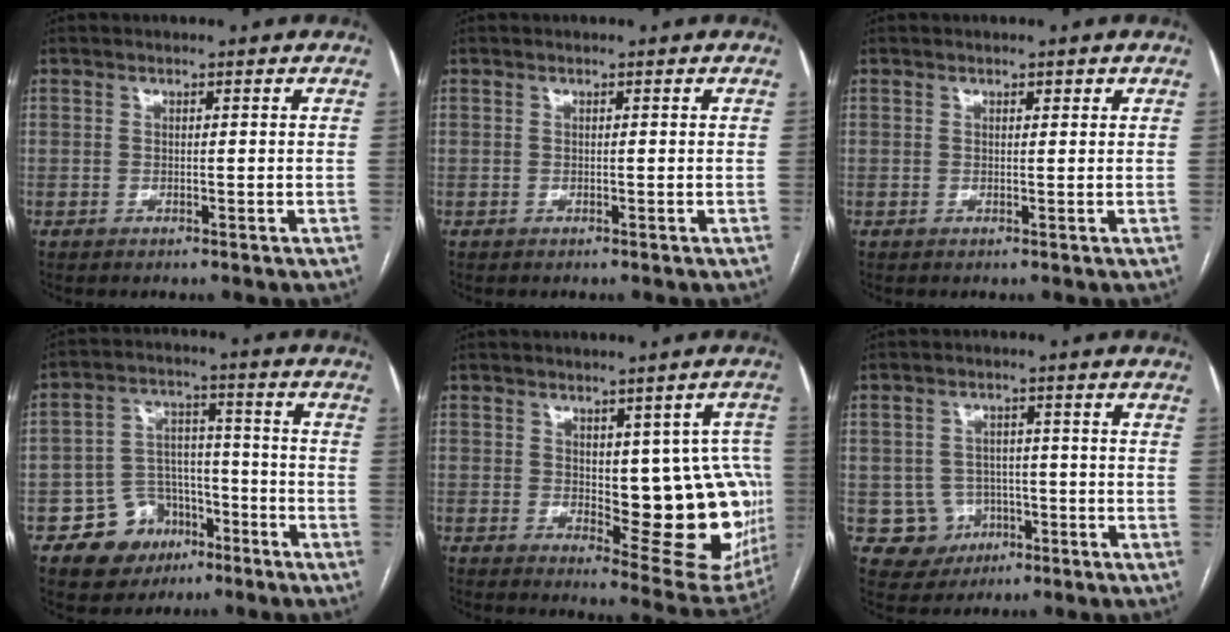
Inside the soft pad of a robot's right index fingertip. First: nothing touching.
{"total": 0.0}
{"total": 0.8, "force": [0.5, 0.4, 0.5], "torque": [-0.006, 0.003, 0.005]}
{"total": 9.6, "force": [-5.2, 7.6, 2.7], "torque": [-0.035, 0.030, -0.073]}
{"total": 15.9, "force": [0.0, 6.4, 14.5], "torque": [-0.129, 0.006, 0.018]}
{"total": 5.8, "force": [-1.5, 5.6, 0.5], "torque": [-0.001, 0.012, -0.011]}